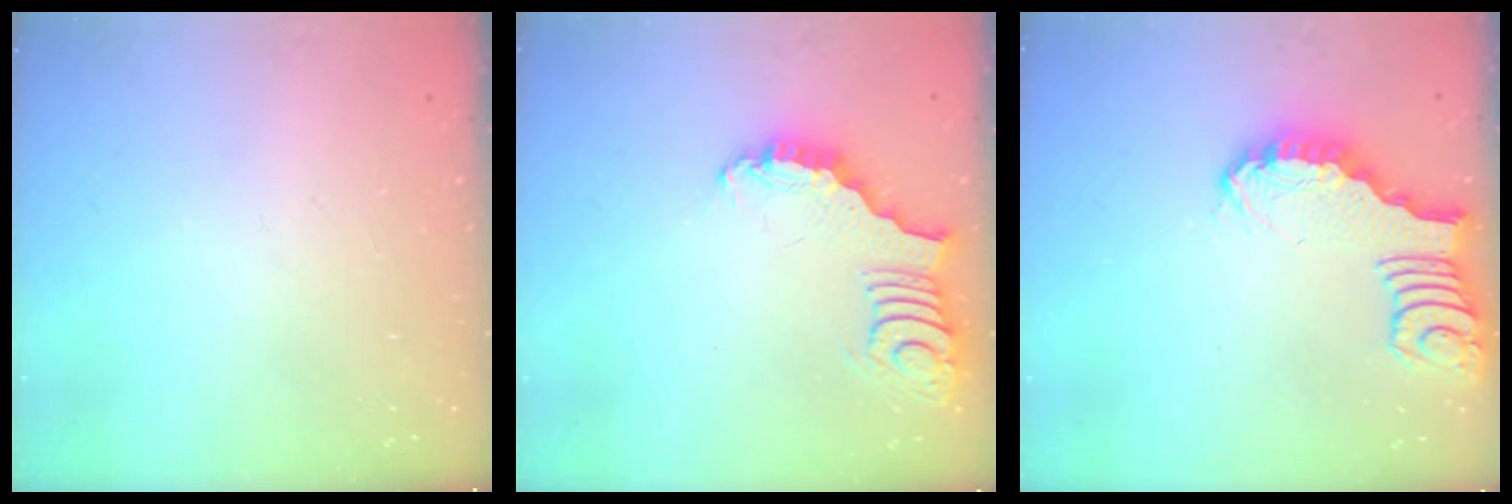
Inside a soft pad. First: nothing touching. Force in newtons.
{"total": 3.4, "press": 3.4, "slide": 0.6}
{"total": 2.0, "press": 2.0, "slide": 0.1}